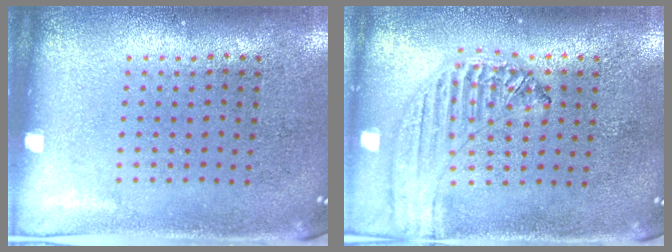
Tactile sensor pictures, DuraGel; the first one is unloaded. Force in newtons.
{"total": 1.3, "press": 1.3, "slide": 0.1}